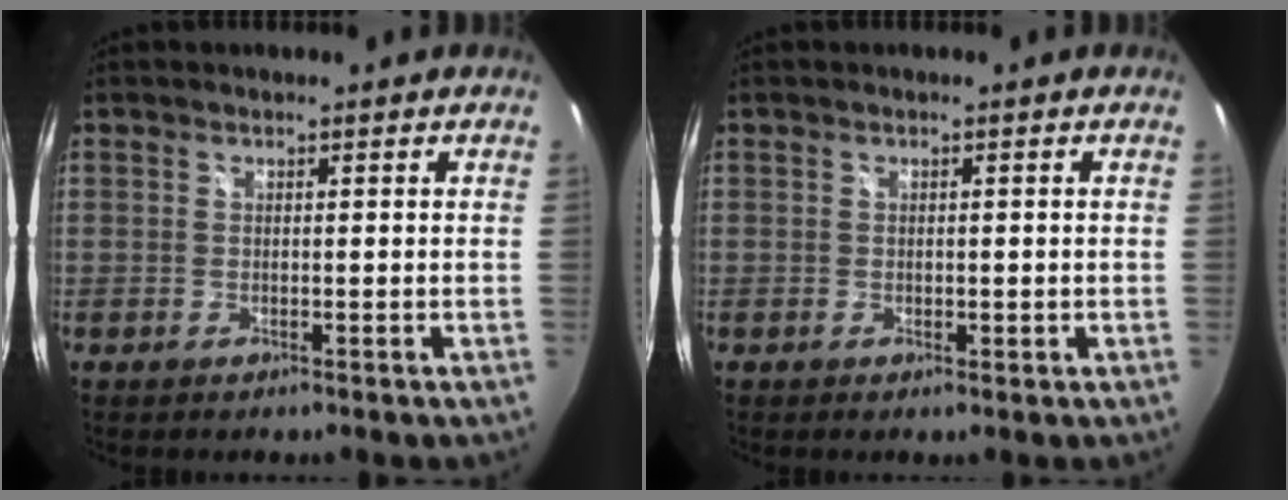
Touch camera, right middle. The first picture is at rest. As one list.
[{"total": 0.9, "force": [-0.2, 0.6, 0.6], "torque": [-0.008, 0.000, -0.003]}]